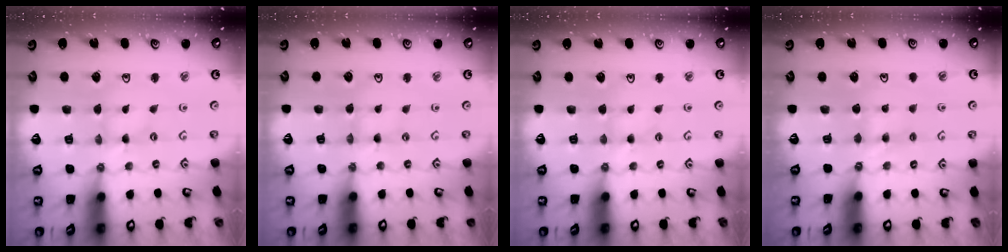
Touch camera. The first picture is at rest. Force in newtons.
{"total": 1.2, "press": 1.2, "slide": 0.3}
{"total": 2.7, "press": 2.6, "slide": 0.4}
{"total": 3.8, "press": 3.7, "slide": 0.4}